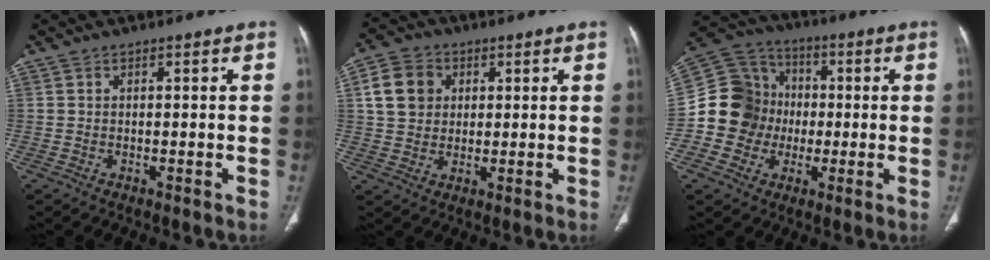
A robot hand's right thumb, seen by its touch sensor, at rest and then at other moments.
{"total": 8.4, "force": [2.3, 7.1, 4.1], "torque": [-0.051, 0.001, 0.039]}
{"total": 14.2, "force": [-1.5, 13.4, 4.4], "torque": [-0.053, 0.038, -0.030]}